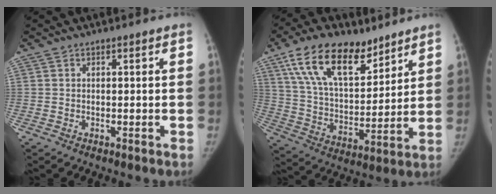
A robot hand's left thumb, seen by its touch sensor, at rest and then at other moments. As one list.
[{"total": 19.3, "force": [12.0, 9.6, 11.7], "torque": [-0.171, -0.044, 0.220]}]